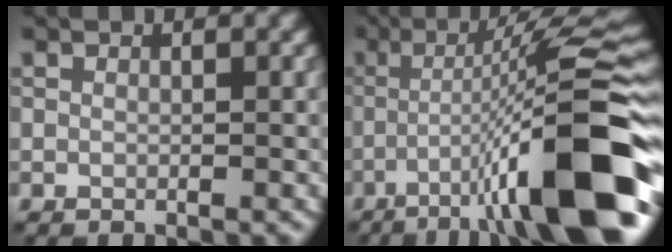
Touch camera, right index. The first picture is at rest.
{"total": 14.2, "force": [-6.0, 2.1, 12.7], "torque": [-0.187, 0.012, -0.093]}